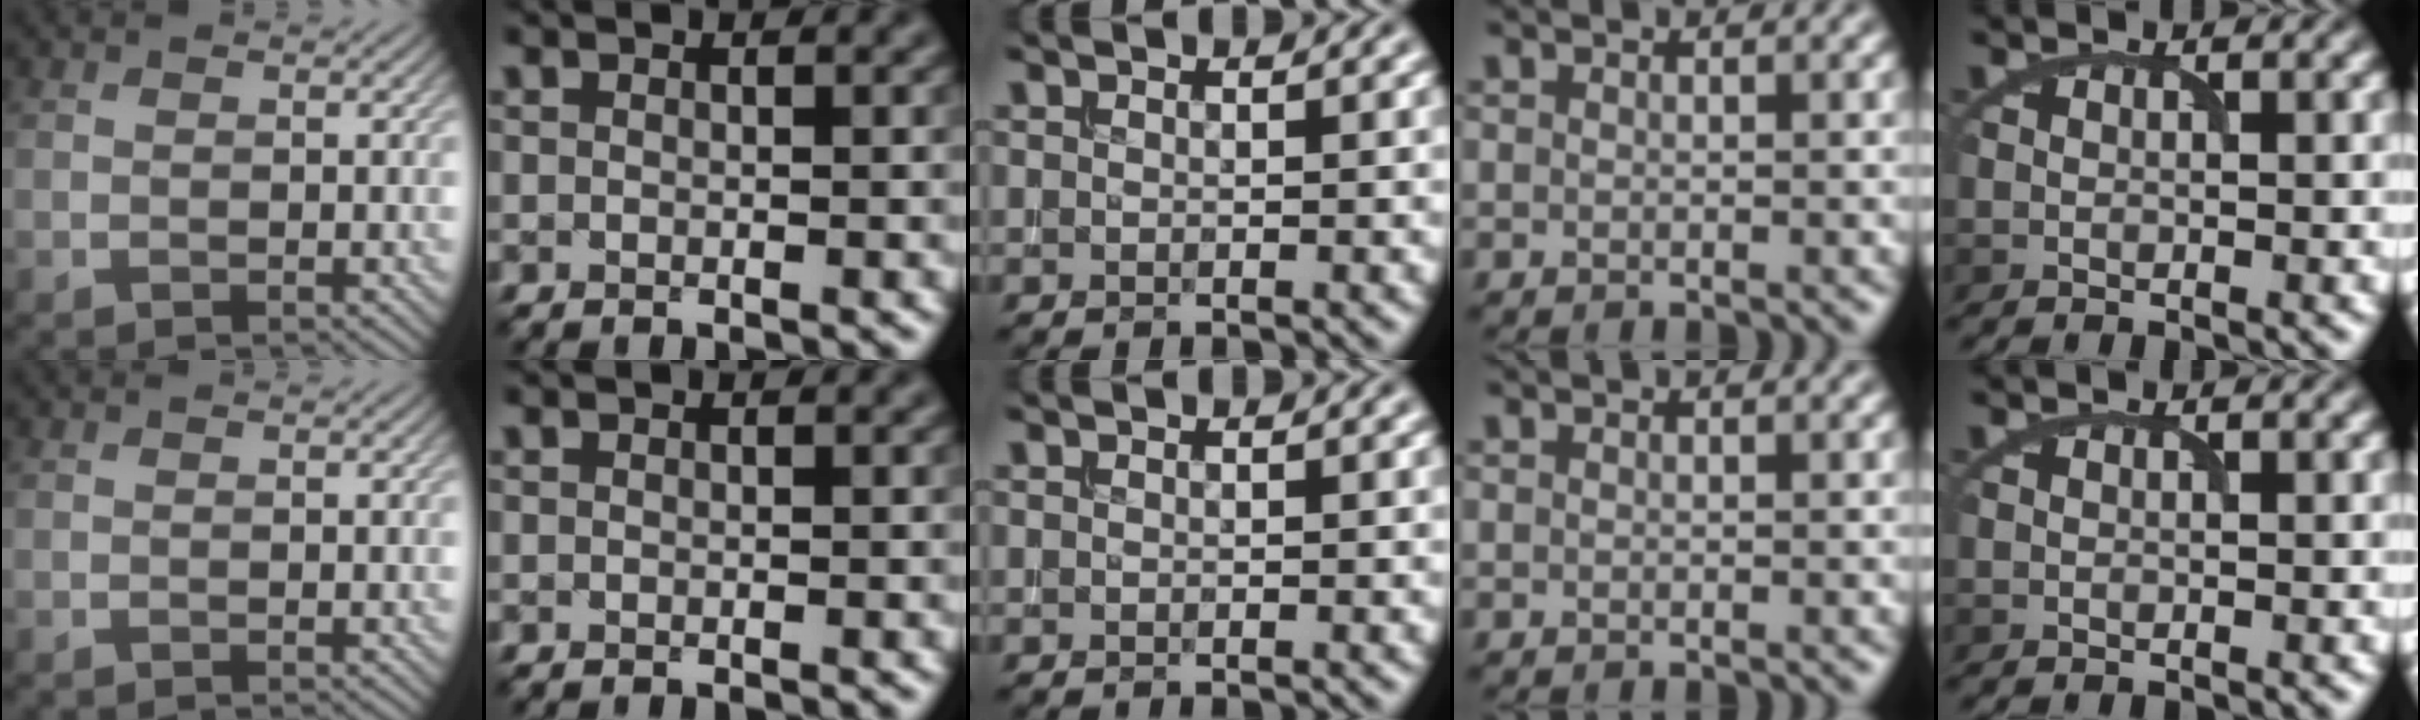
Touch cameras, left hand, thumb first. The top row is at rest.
{}